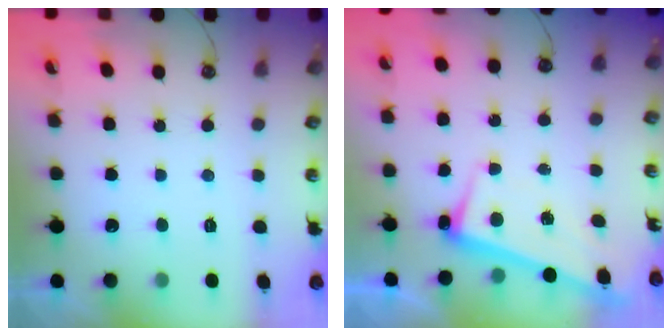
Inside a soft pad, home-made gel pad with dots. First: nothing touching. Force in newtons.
{"total": 2.4, "press": 2.3, "slide": 0.9}